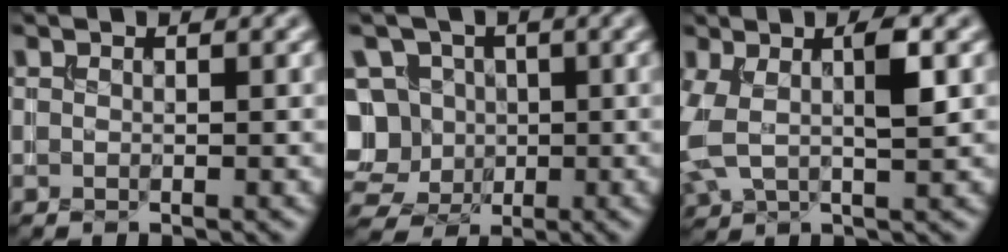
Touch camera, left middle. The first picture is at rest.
{"total": 10.9, "force": [0.4, 9.8, 4.7], "torque": [-0.094, 0.029, -0.026]}
{"total": 4.9, "force": [0.6, 2.1, 4.4], "torque": [-0.104, 0.003, 0.011]}